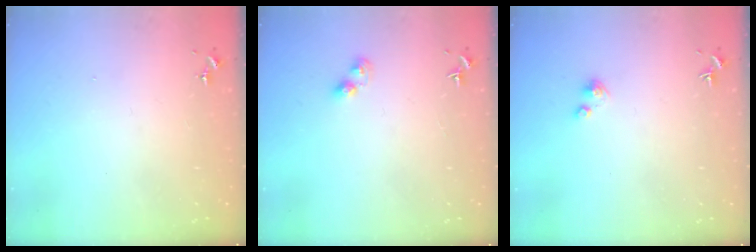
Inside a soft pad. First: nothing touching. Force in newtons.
{"total": 4.3, "press": 4.2, "slide": 0.5}
{"total": 2.8, "press": 2.8, "slide": 0.3}